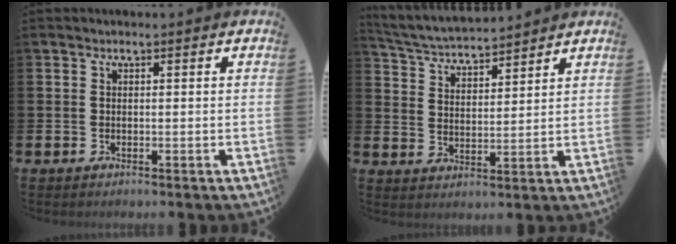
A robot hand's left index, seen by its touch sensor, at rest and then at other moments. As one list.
[{"total": 4.5, "force": [4.4, 0.4, 0.4], "torque": [-0.030, -0.032, 0.076]}]